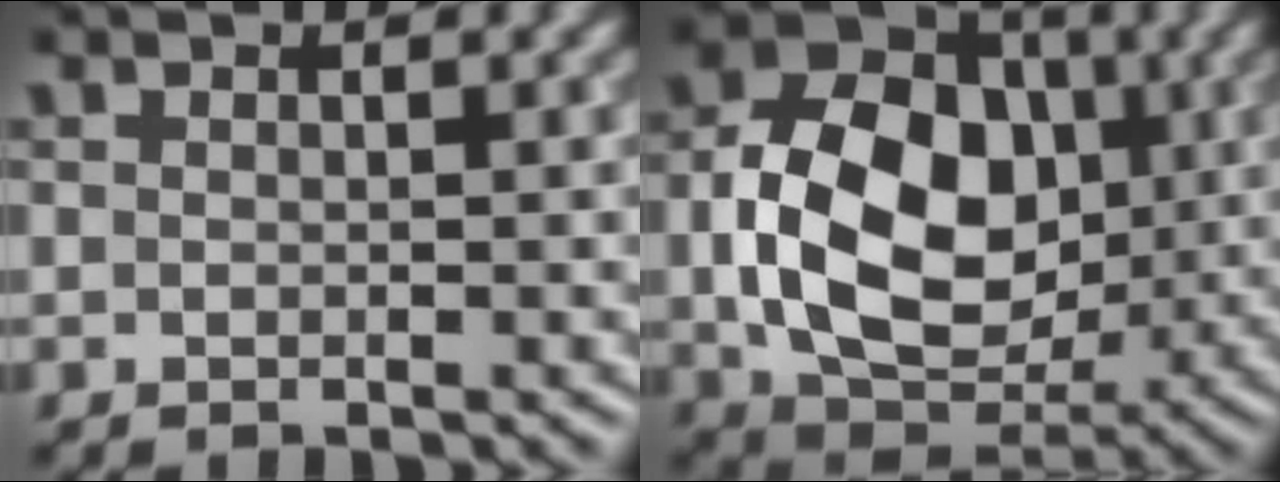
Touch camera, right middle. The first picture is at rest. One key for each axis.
{"total": 12.3, "fx": -0.7, "fy": 8.9, "fz": 8.4, "tx": -0.155, "ty": -0.003, "tz": -0.012}